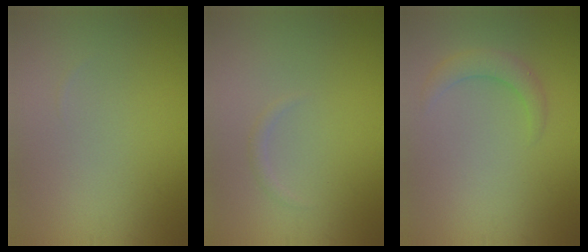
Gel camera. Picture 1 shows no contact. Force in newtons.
{"total": 0.6, "press": 0.6, "slide": 0.0}
{"total": 2.0, "press": 2.0, "slide": 0.1}